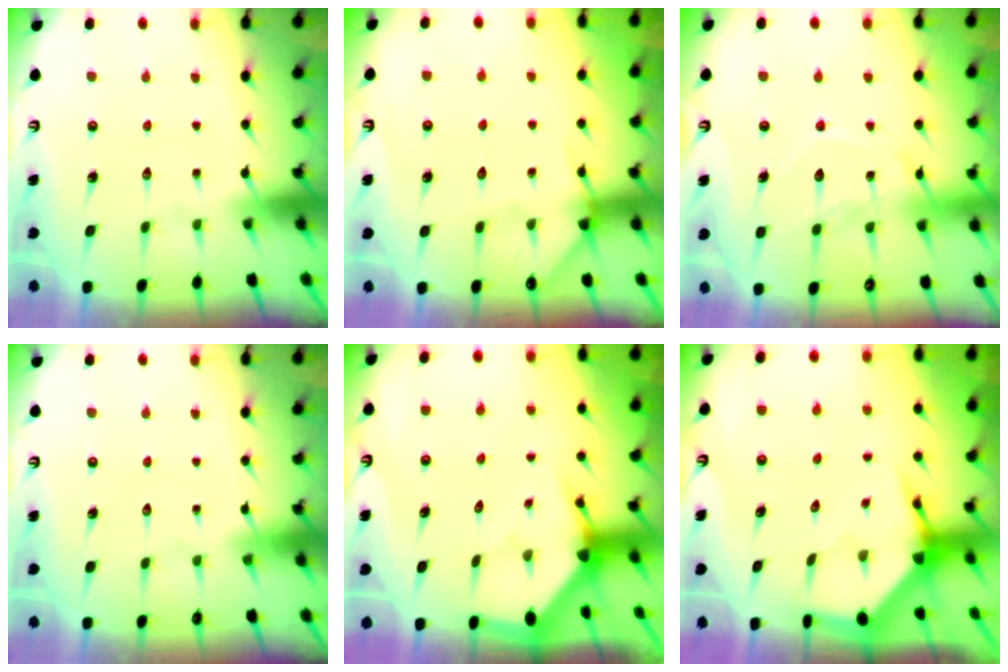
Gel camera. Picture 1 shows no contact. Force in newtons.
{"total": 4.4, "press": 4.3, "slide": 0.5}
{"total": 12.8, "press": 12.8, "slide": 1.0}
{"total": 0.0}
{"total": 3.3, "press": 3.3, "slide": 0.1}
{"total": 3.9, "press": 3.9, "slide": 0.5}